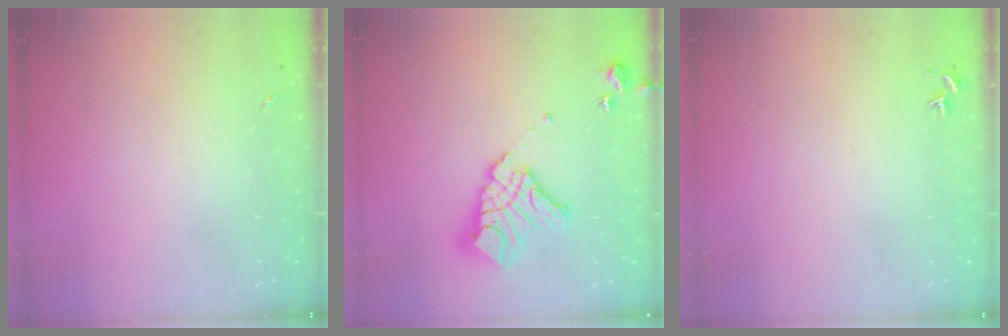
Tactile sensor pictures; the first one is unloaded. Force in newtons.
{"total": 16.9, "press": 16.8, "slide": 1.8}
{"total": 0.0}